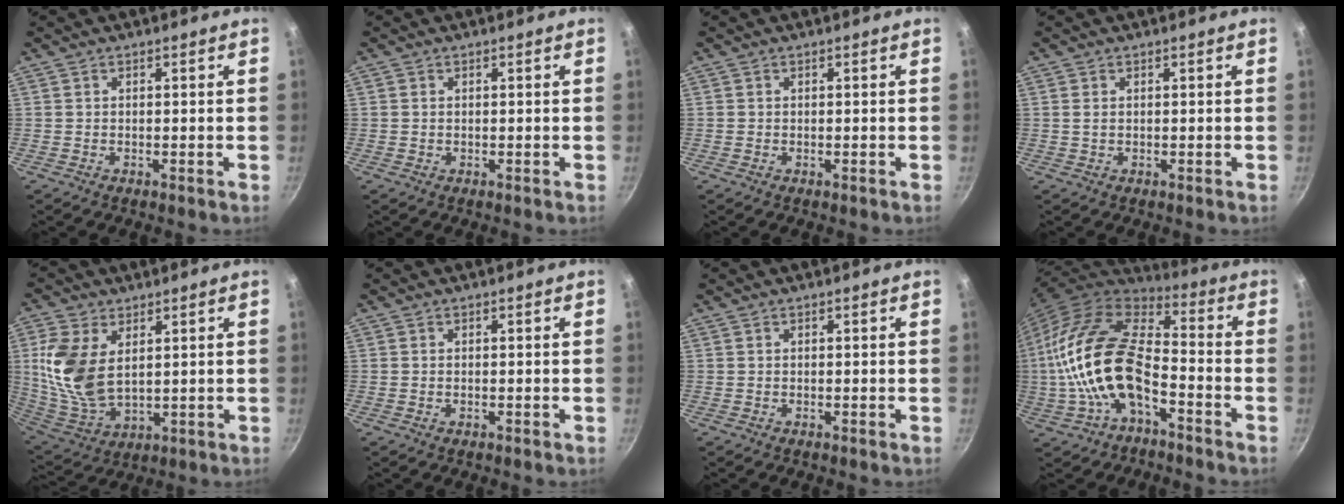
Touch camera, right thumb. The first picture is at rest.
{"total": 0.5, "force": [0.1, 0.5, 0.1], "torque": [0.000, 0.001, 0.000]}
{"total": 0.0}
{"total": 1.1, "force": [0.3, 0.7, 0.8], "torque": [-0.016, 0.001, 0.005]}
{"total": 13.9, "force": [3.4, 8.3, 10.6], "torque": [-0.215, -0.024, 0.079]}
{"total": 0.0}
{"total": 0.0}
{"total": 19.7, "force": [-5.0, 10.1, 16.2], "torque": [-0.300, 0.040, -0.105]}